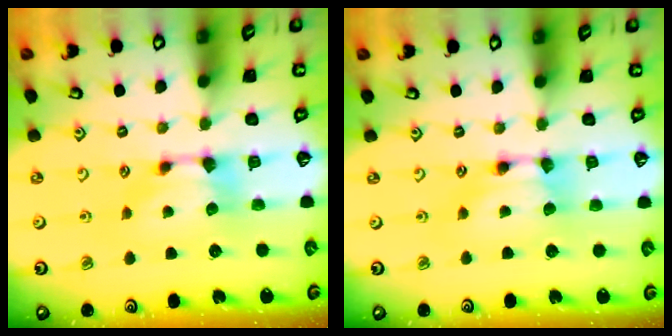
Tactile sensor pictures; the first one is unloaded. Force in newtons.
{"total": 1.8, "press": 1.8, "slide": 0.1}